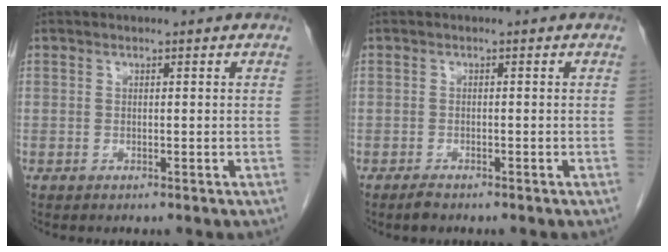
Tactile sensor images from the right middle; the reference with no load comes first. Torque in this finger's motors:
{"motor_torque": [0.16, -0.08, -0.01, 0.01]}